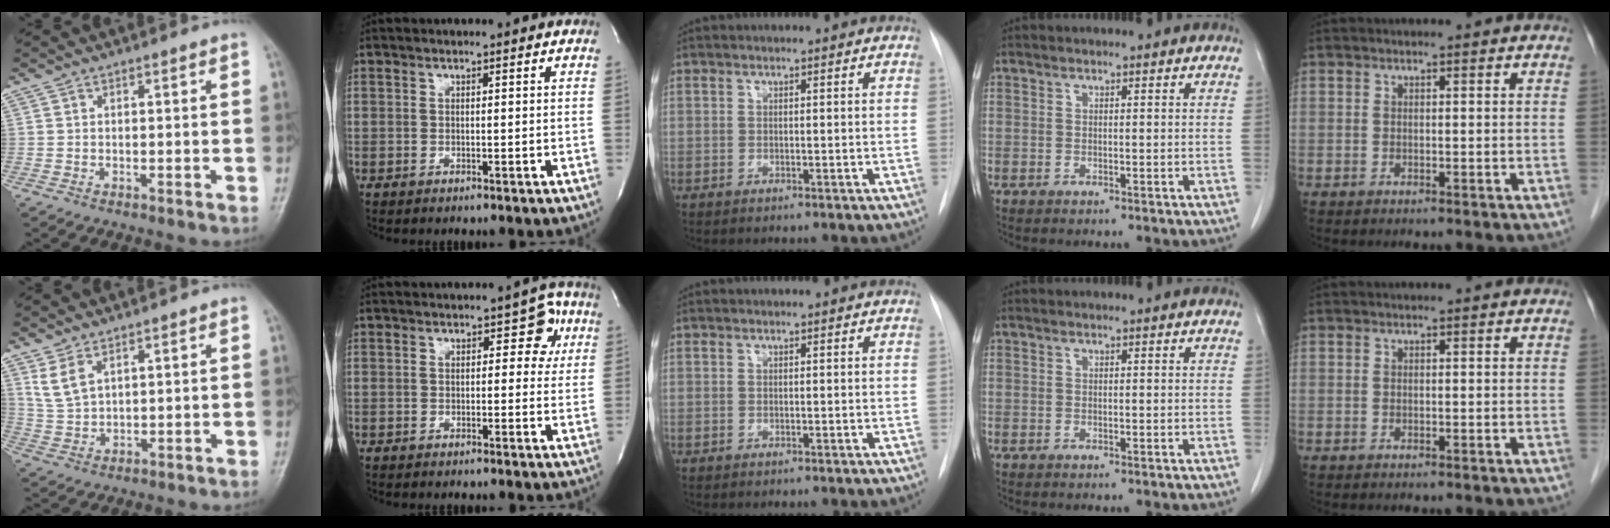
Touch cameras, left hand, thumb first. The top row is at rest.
{"thumb": {"total": 4.6, "force": [2.9, 2.1, 2.9], "torque": [-0.060, -0.010, 0.068]}, "index": {"total": 4.2, "force": [1.2, 2.6, 3.0], "torque": [-0.019, 0.017, 0.008]}}